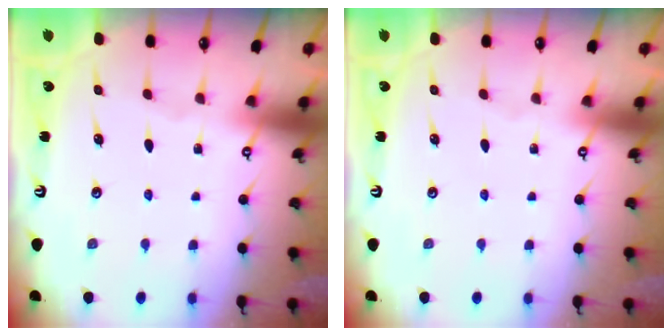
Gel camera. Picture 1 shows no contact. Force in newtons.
{"total": 0.0}